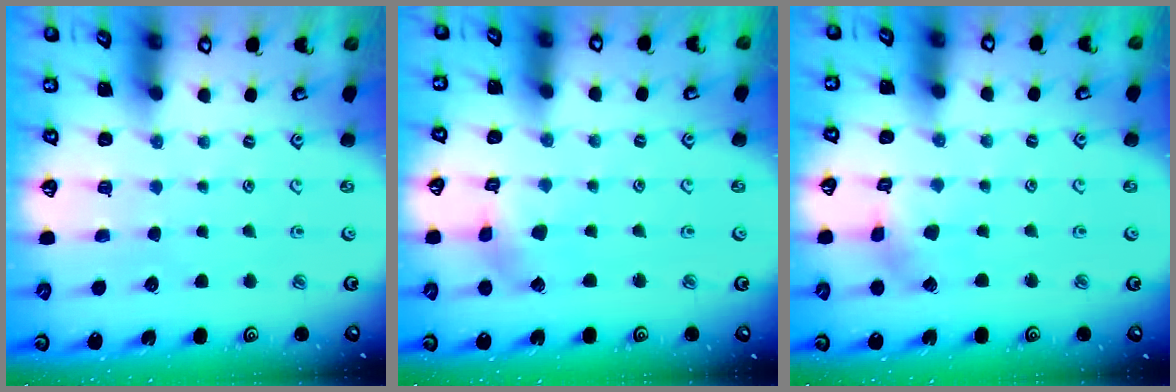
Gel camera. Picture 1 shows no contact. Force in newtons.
{"total": 3.0, "press": 3.0, "slide": 0.2}
{"total": 2.9, "press": 2.9, "slide": 0.3}